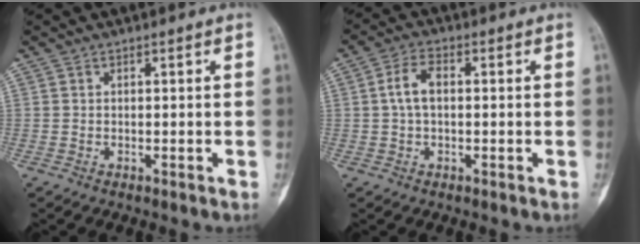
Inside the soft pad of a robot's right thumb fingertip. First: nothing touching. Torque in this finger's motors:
{"motor_torque": [2.27, 2.73, 0.59, 0.02, 0.17]}